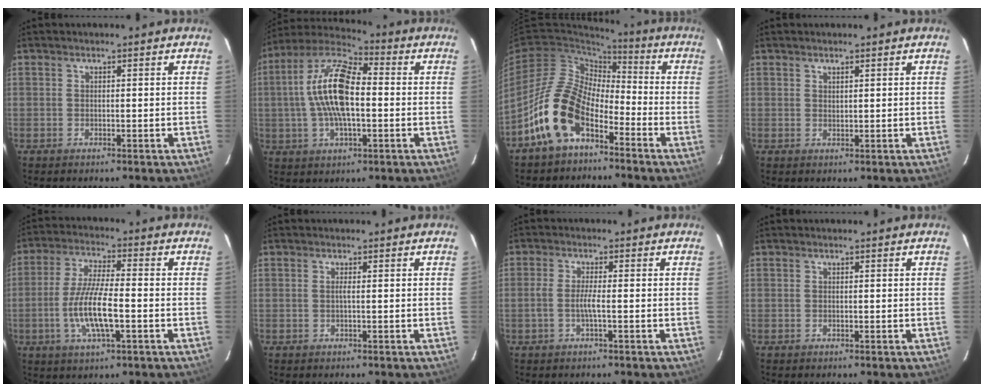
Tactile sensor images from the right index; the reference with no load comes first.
{"total": 14.9, "force": [0.0, 6.1, 13.6], "torque": [-0.265, 0.015, -0.010]}
{"total": 14.1, "force": [-7.5, 8.0, 8.9], "torque": [-0.174, 0.015, -0.147]}
{"total": 0.9, "force": [0.8, 0.3, 0.4], "torque": [-0.006, 0.001, 0.015]}
{"total": 10.4, "force": [-2.8, 2.2, 9.8], "torque": [-0.196, -0.007, -0.055]}
{"total": 0.6, "force": [0.0, -0.2, 0.5], "torque": [-0.008, -0.001, -0.003]}
{"total": 2.7, "force": [-0.9, -0.2, 2.5], "torque": [-0.052, 0.000, -0.018]}
{"total": 0.0}